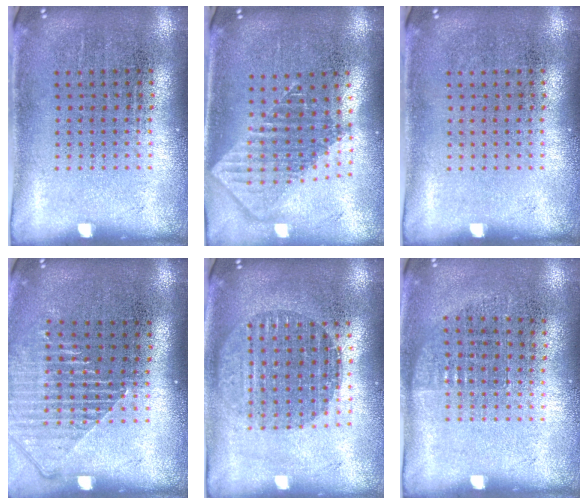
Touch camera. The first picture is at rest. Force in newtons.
{"total": 1.9, "press": 1.5, "slide": 1.2}
{"total": 0.0}
{"total": 1.5, "press": 1.3, "slide": 0.6}
{"total": 1.7, "press": 1.5, "slide": 0.8}
{"total": 0.7, "press": 0.6, "slide": 0.4}